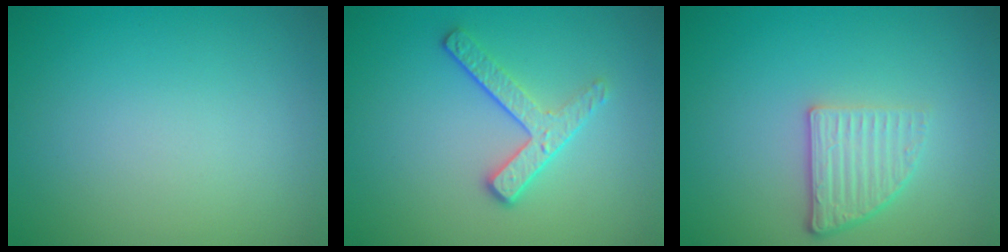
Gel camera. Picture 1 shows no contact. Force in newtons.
{"total": 2.9, "press": 2.4, "slide": 1.6}
{"total": 3.0, "press": 2.3, "slide": 1.8}